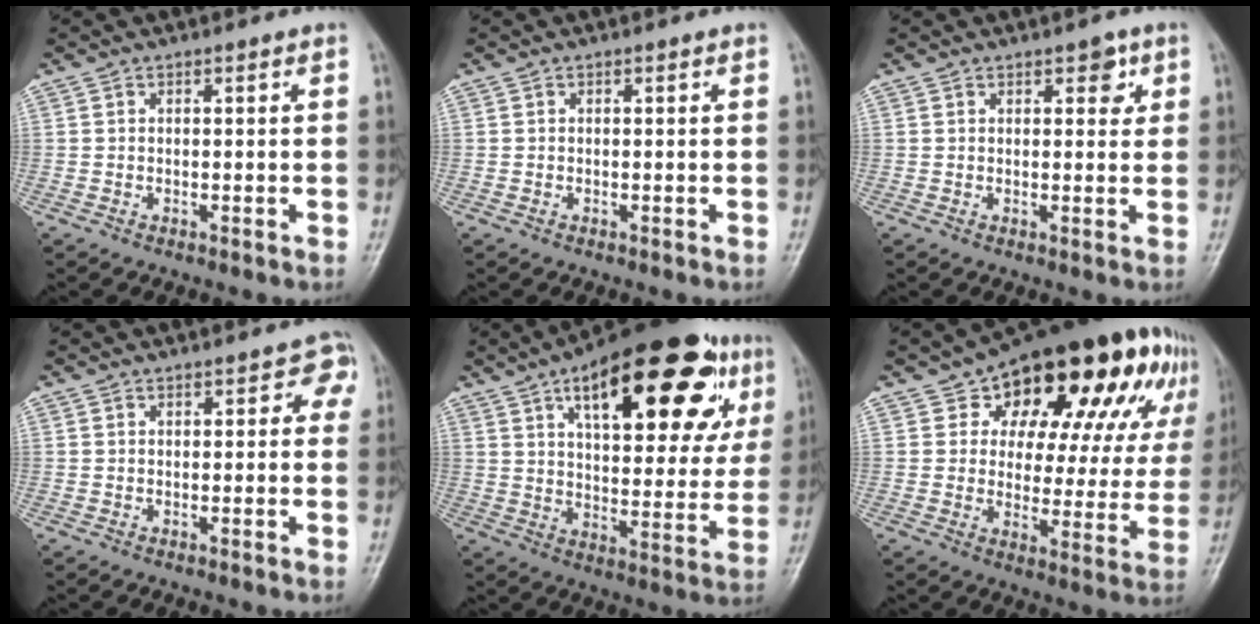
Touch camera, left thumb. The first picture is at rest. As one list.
[{"total": 0.0}, {"total": 3.3, "force": [1.6, 1.8, 2.2], "torque": [-0.006, -0.003, 0.016]}, {"total": 2.8, "force": [1.3, 1.8, 1.5], "torque": [0.013, 0.002, 0.008]}, {"total": 29.4, "force": [13.3, 12.1, 23.2], "torque": [-0.305, 0.003, 0.193]}, {"total": 25.4, "force": [12.8, 13.4, 17.4], "torque": [-0.197, 0.003, 0.175]}]